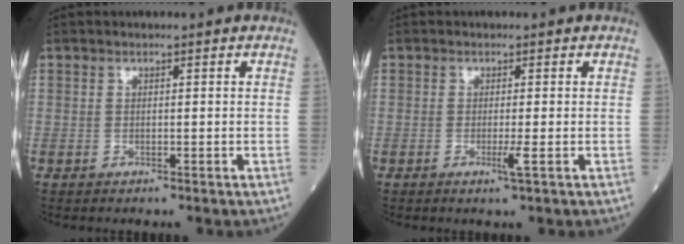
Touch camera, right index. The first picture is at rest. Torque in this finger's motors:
{"motor_torque": [0.57, -0.21, 0.30, 0.07]}